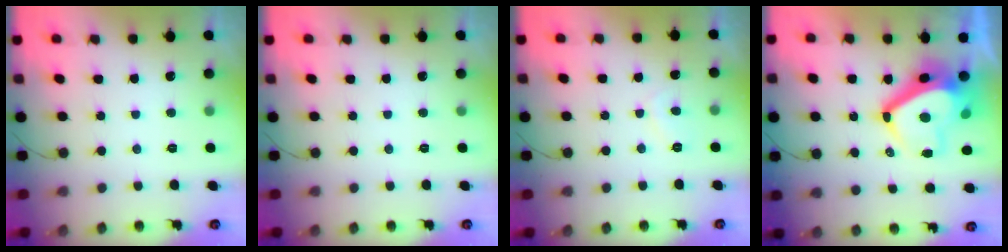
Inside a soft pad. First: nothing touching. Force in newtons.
{"total": 0.0}
{"total": 1.7, "press": 1.6, "slide": 0.6}
{"total": 14.2, "press": 14.2, "slide": 1.4}